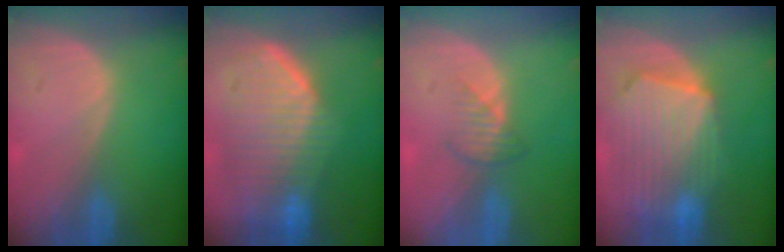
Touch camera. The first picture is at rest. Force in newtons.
{"total": 10.0, "press": 9.0, "slide": 4.4}
{"total": 2.7, "press": 2.6, "slide": 0.6}
{"total": 10.9, "press": 9.5, "slide": 5.2}